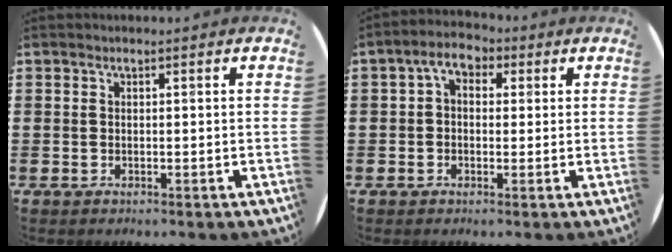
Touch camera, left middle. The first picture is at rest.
{"total": 3.9, "force": [1.9, 2.5, 2.2], "torque": [-0.045, 0.008, 0.030]}